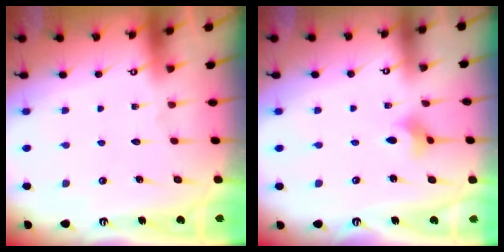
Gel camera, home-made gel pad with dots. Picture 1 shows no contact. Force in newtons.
{"total": 2.8, "press": 2.7, "slide": 0.6}